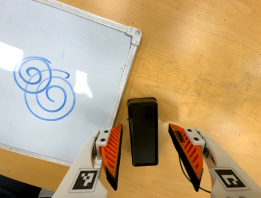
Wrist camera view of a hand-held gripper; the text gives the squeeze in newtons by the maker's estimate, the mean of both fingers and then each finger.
{"total": 0.0}